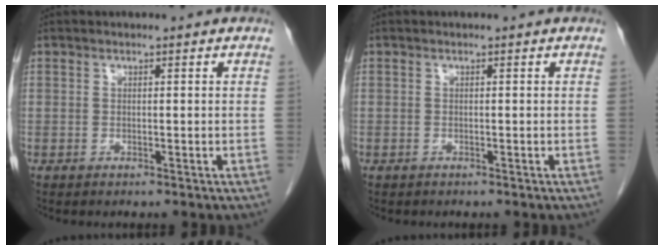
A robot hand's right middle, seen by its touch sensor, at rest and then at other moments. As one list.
[{"total": 0.0}]